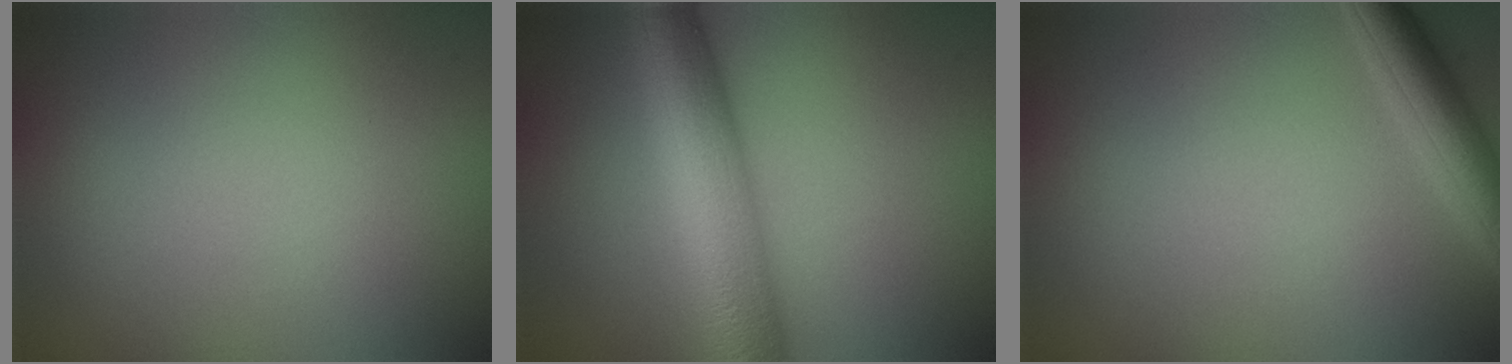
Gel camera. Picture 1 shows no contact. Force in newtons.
{"total": 8.6, "press": 8.6, "slide": 0.2}
{"total": 3.7, "press": 3.7, "slide": 0.3}